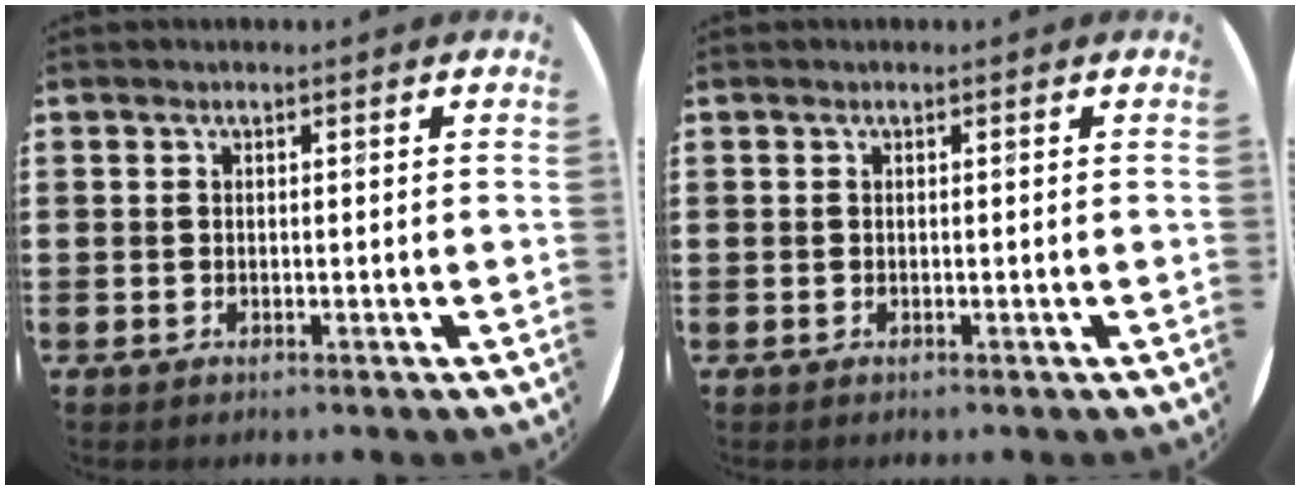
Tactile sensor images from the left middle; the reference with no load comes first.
{"total": 0.0}